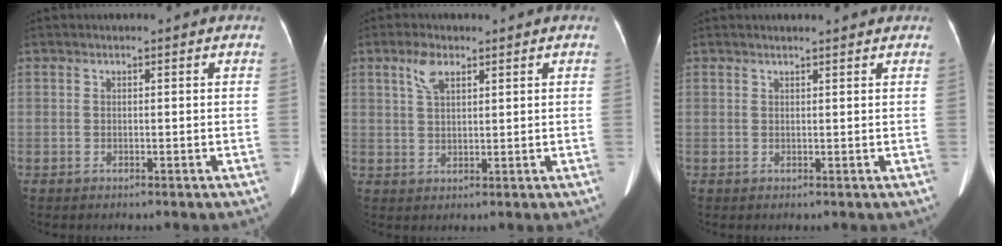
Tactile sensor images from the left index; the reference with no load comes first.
{"total": 3.6, "force": [2.0, 1.6, 2.5], "torque": [-0.055, 0.011, 0.046]}
{"total": 3.0, "force": [2.8, 0.4, 0.9], "torque": [-0.015, 0.013, 0.033]}